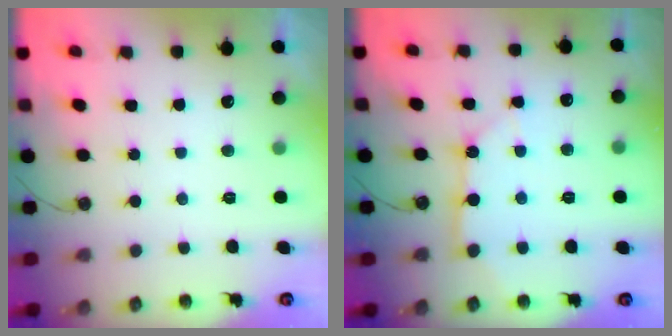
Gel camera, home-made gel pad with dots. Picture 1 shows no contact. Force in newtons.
{"total": 9.5, "press": 9.5, "slide": 1.2}